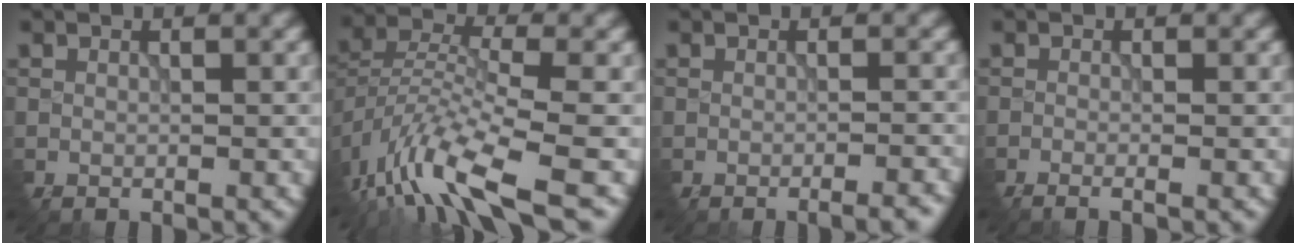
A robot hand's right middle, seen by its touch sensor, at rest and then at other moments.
{"total": 9.2, "force": [-6.1, 3.0, 6.2], "torque": [-0.115, 0.000, -0.120]}
{"total": 3.4, "force": [-2.3, 1.1, 2.2], "torque": [0.000, 0.006, -0.015]}
{"total": 1.8, "force": [-1.2, 0.5, 1.2], "torque": [-0.023, -0.003, -0.020]}